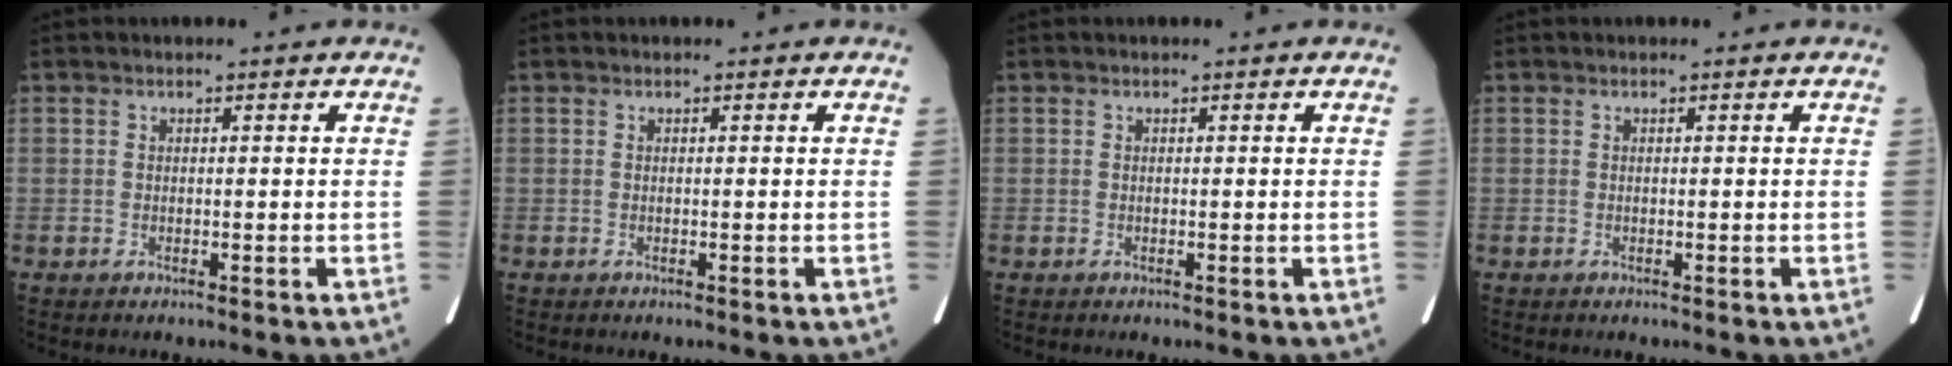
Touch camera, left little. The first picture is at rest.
{"total": 0.0}
{"total": 0.0}
{"total": 0.0}